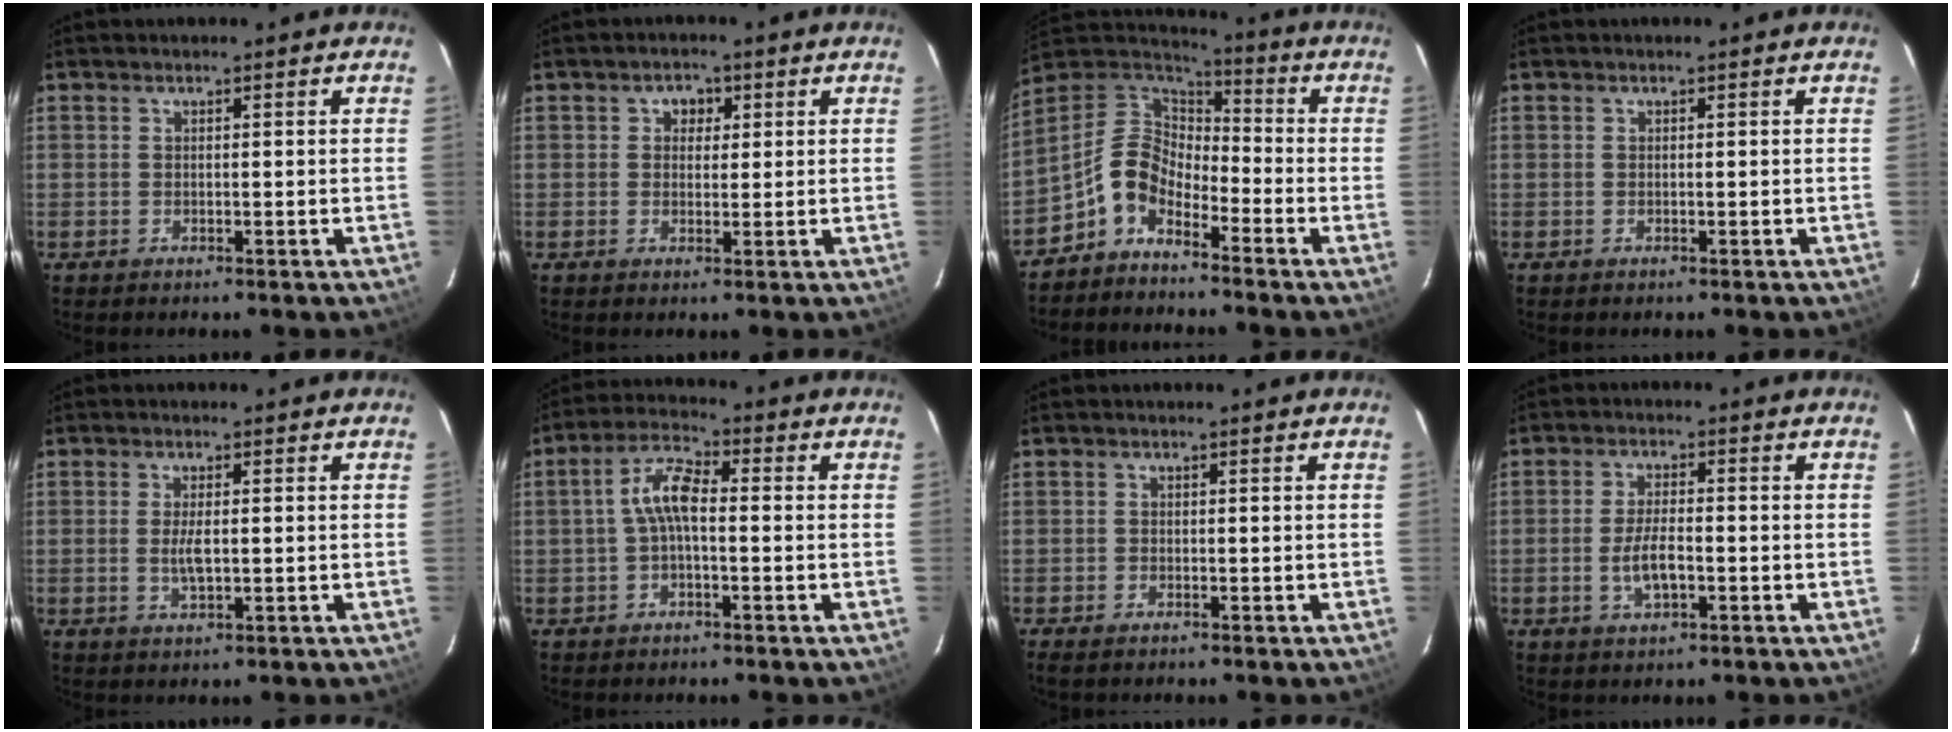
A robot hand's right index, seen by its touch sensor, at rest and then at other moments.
{"total": 2.8, "force": [0.8, 2.5, 1.0], "torque": [-0.009, 0.011, 0.011]}
{"total": 9.8, "force": [-5.9, 5.5, 5.6], "torque": [-0.124, 0.032, -0.129]}
{"total": 0.0}
{"total": 3.2, "force": [-0.2, 1.2, 3.0], "torque": [-0.058, -0.003, -0.002]}
{"total": 6.0, "force": [-0.6, 2.3, 5.5], "torque": [-0.117, 0.022, -0.014]}
{"total": 1.7, "force": [-1.4, 0.7, 0.8], "torque": [-0.021, -0.005, -0.028]}
{"total": 5.1, "force": [-1.5, 1.9, 4.5], "torque": [-0.091, -0.001, -0.026]}